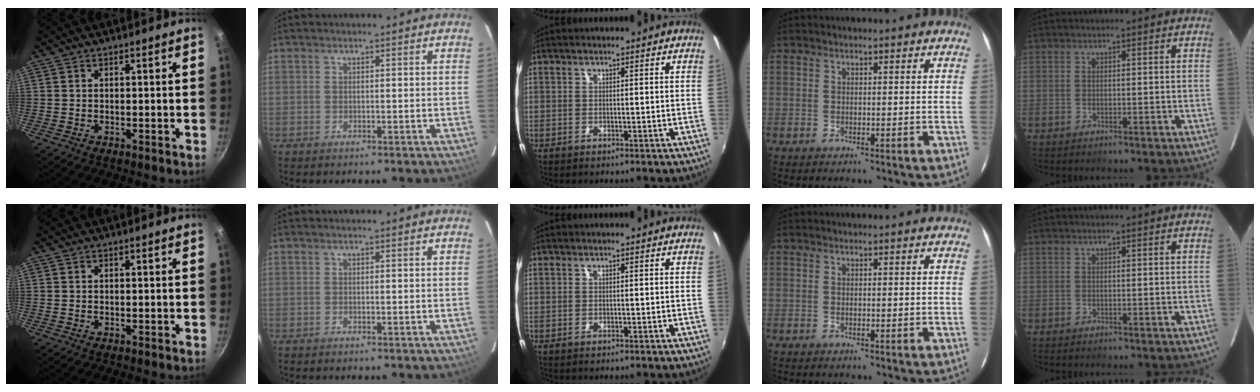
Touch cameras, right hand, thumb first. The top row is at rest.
{}